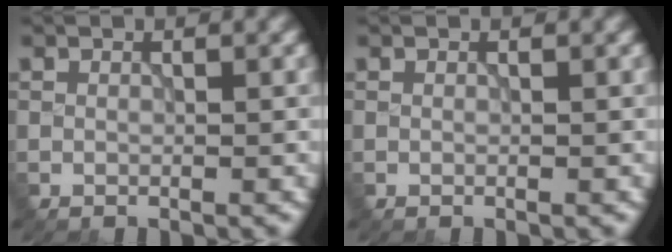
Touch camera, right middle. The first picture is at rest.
{"total": 0.0}